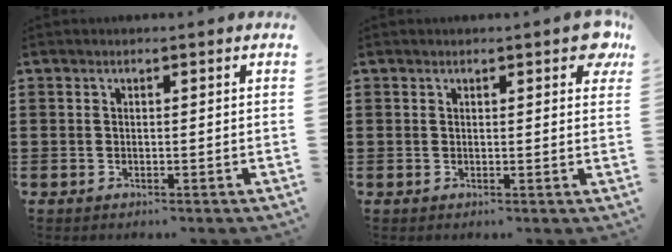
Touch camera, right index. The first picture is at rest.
{"total": 2.4, "force": [1.4, 0.9, 1.7], "torque": [-0.013, -0.002, 0.019]}